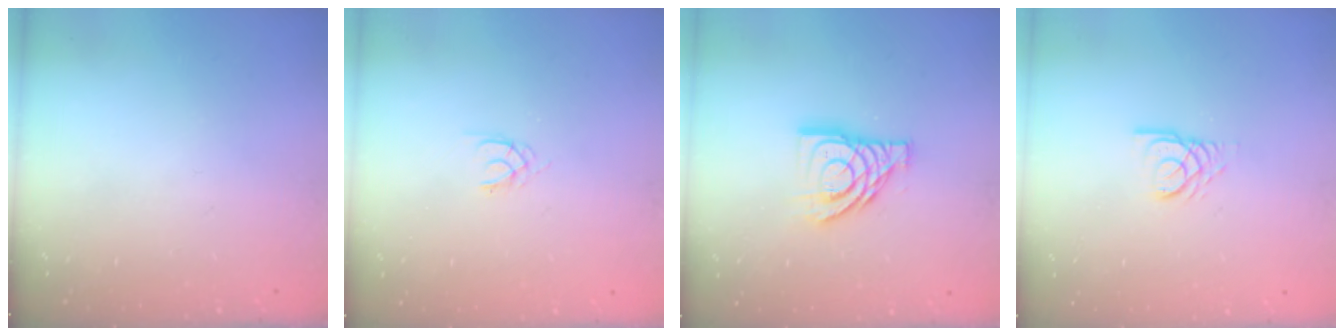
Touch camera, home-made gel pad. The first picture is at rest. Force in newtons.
{"total": 1.3, "press": 1.2, "slide": 0.3}
{"total": 12.5, "press": 12.4, "slide": 1.5}
{"total": 3.0, "press": 2.9, "slide": 0.3}